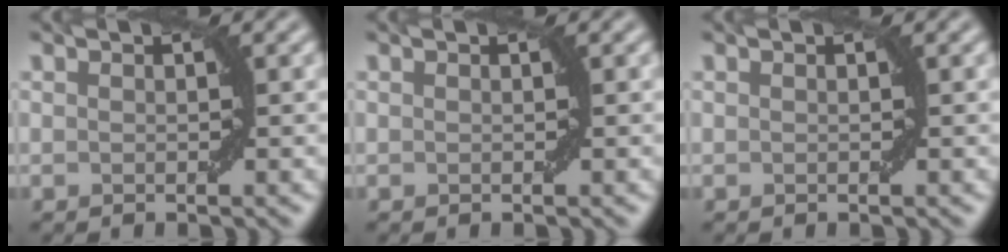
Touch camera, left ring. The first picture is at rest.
{"total": 0.0}
{"total": 0.0}